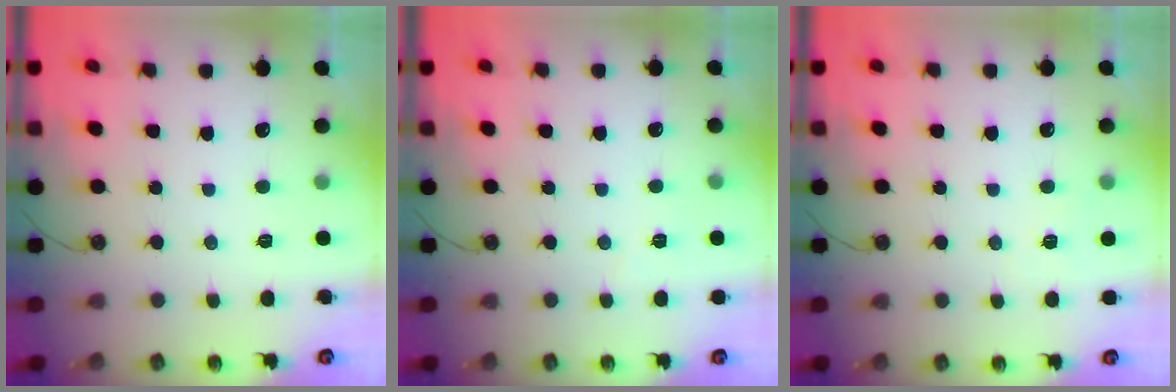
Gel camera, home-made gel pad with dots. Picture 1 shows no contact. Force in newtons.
{"total": 1.6, "press": 1.4, "slide": 0.6}
{"total": 4.0, "press": 4.0, "slide": 0.2}